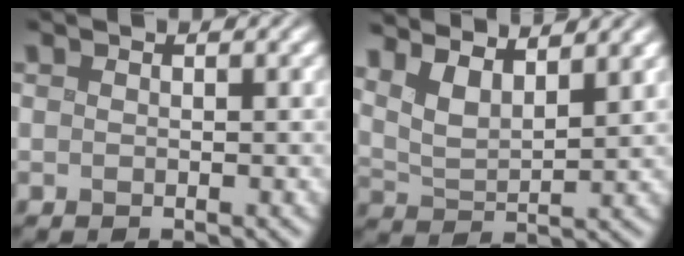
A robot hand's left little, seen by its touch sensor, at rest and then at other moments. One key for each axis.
{"total": 5.6, "fx": 4.1, "fy": 1.8, "fz": 3.3, "tx": -0.071, "ty": 0.013, "tz": 0.068}